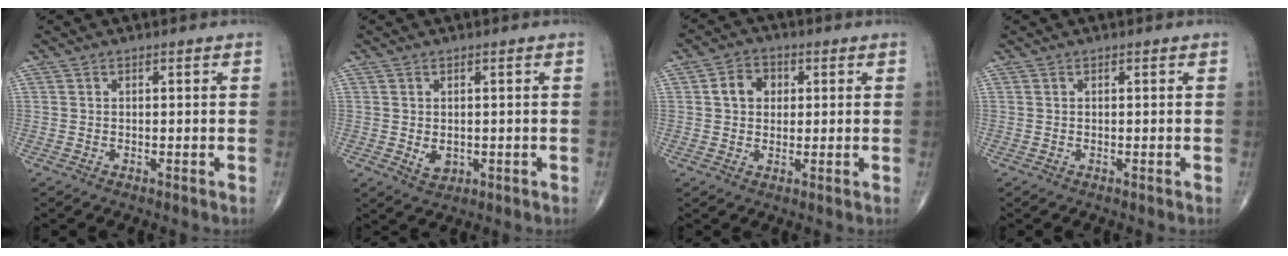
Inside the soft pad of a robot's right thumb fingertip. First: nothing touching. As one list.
[{"total": 2.8, "force": [-0.3, 2.1, 1.8], "torque": [-0.020, -0.003, 0.004]}, {"total": 5.5, "force": [1.0, 4.4, 3.1], "torque": [-0.035, 0.009, 0.012]}, {"total": 0.0}]